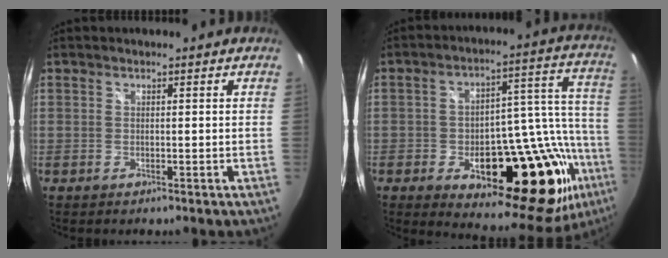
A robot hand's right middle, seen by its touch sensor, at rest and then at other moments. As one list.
[{"total": 29.2, "force": [-11.8, 12.3, 23.7], "torque": [-0.330, -0.009, -0.154]}]